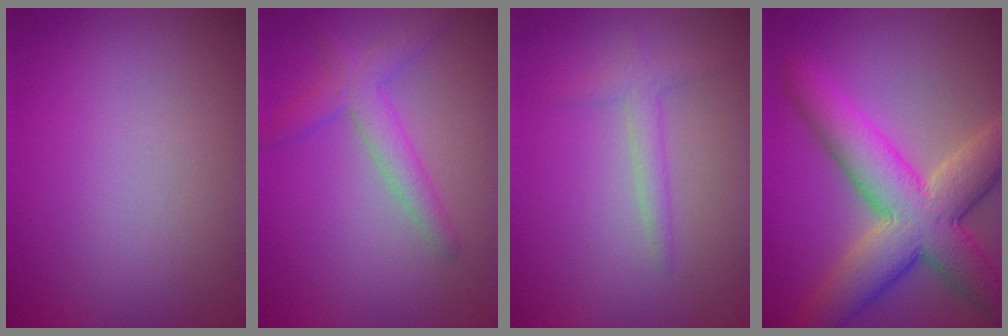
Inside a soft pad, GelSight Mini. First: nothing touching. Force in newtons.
{"total": 2.9, "press": 2.9, "slide": 0.1}
{"total": 1.8, "press": 1.8, "slide": 0.1}
{"total": 9.9, "press": 9.8, "slide": 0.6}